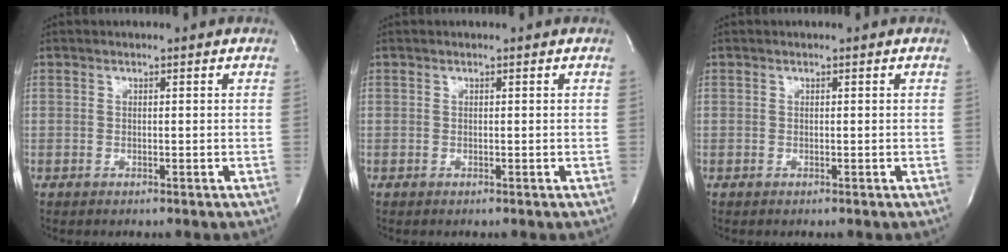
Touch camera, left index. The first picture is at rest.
{"total": 0.0}
{"total": 0.0}